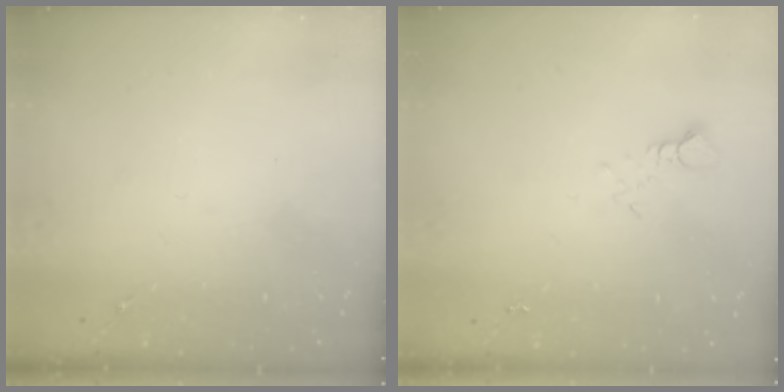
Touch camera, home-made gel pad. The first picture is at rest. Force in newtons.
{"total": 4.0, "press": 4.0, "slide": 0.4}